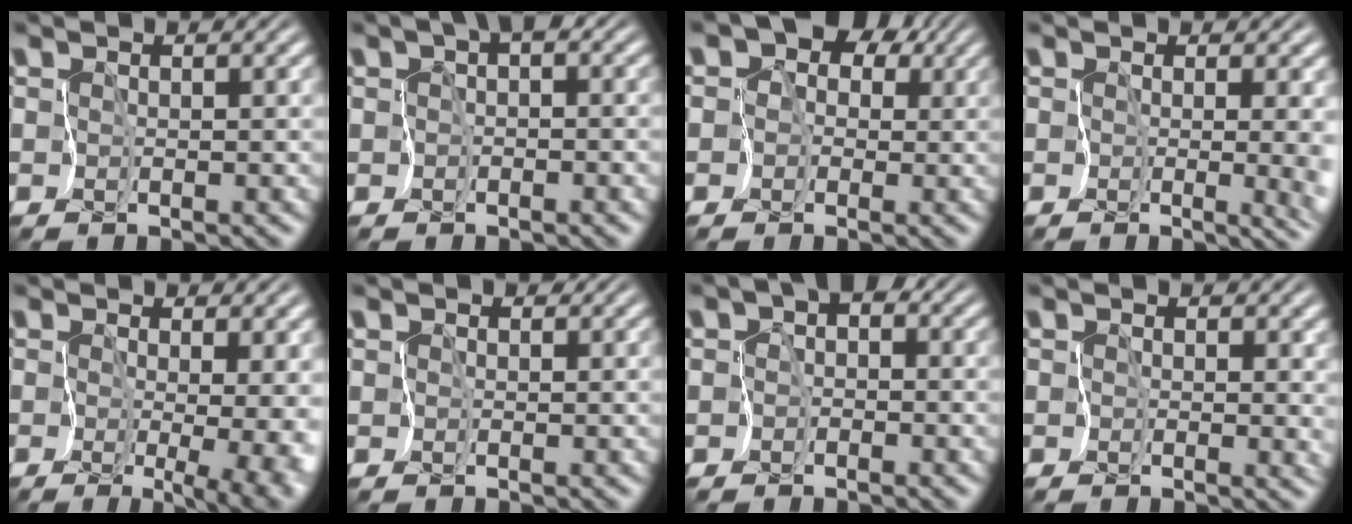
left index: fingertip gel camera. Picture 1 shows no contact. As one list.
[{"total": 2.1, "force": [0.0, 1.3, 1.6], "torque": [-0.023, 0.006, -0.004]}, {"total": 8.1, "force": [2.2, 6.8, 3.9], "torque": [-0.039, 0.047, -0.022]}, {"total": 4.2, "force": [-0.3, 1.8, 3.7], "torque": [-0.032, -0.010, -0.003]}, {"total": 8.6, "force": [-1.3, 4.2, 7.4], "torque": [-0.081, -0.016, -0.010]}, {"total": 1.1, "force": [0.5, 0.9, 0.5], "torque": [0.004, 0.015, -0.003]}, {"total": 3.3, "force": [-0.1, 2.6, 2.0], "torque": [-0.006, 0.021, -0.027]}, {"total": 2.8, "force": [0.2, 1.8, 2.1], "torque": [-0.024, -0.003, 0.002]}]